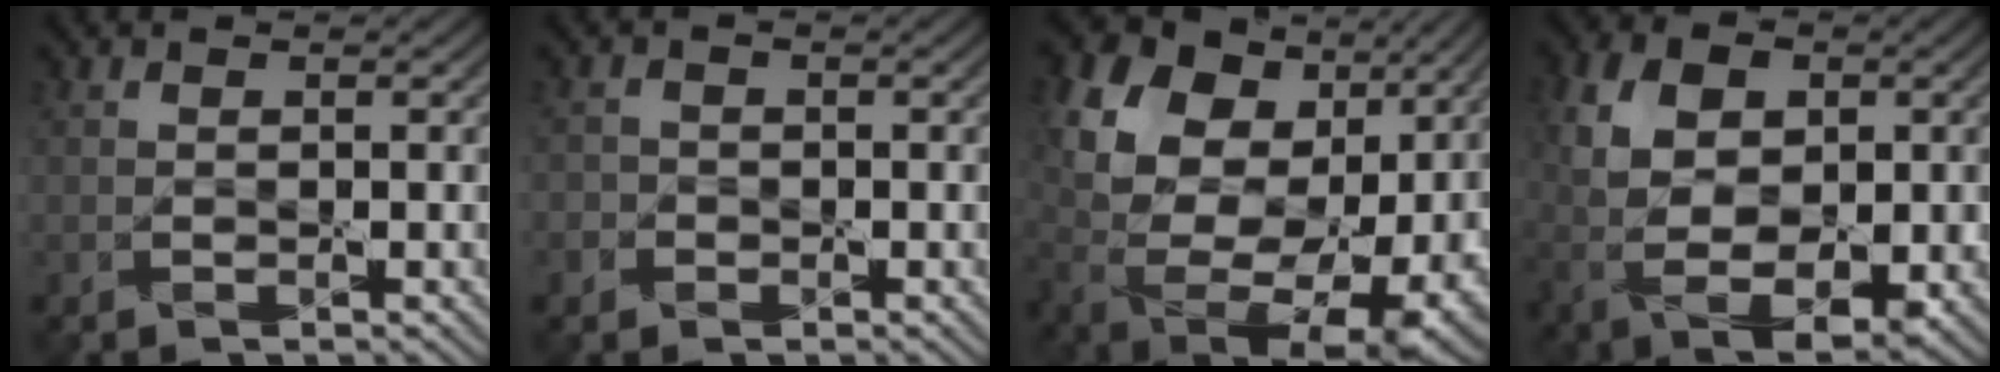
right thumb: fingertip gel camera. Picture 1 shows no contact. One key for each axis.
{"total": 1.7, "fx": -0.8, "fy": 1.5, "fz": 0.2, "tx": 0.008, "ty": 0.000, "tz": -0.017}
{"total": 18.3, "fx": 6.5, "fy": 12.6, "fz": 11.6, "tx": -0.252, "ty": 0.023, "tz": 0.134}
{"total": 10.6, "fx": 1.1, "fy": 7.3, "fz": 7.6, "tx": -0.176, "ty": -0.008, "tz": 0.020}